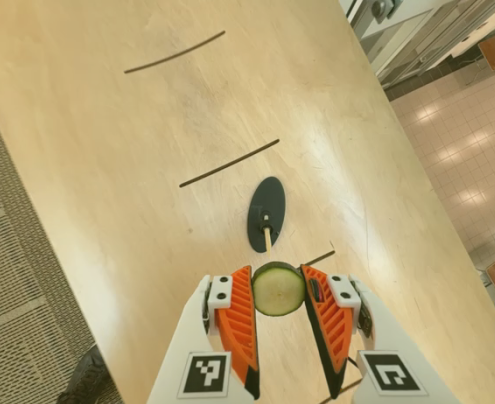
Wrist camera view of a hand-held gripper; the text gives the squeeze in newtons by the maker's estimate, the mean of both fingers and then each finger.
{"total": 7.7, "left": 7.9, "right": 7.5}